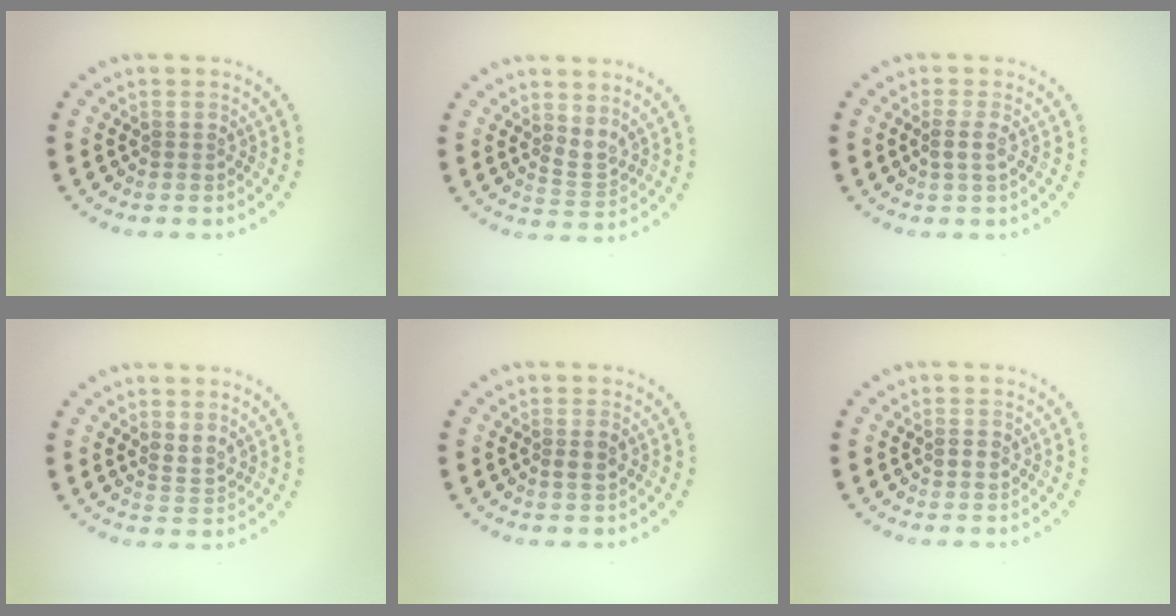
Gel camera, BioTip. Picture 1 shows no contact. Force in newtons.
{"total": 1.7, "press": 1.3, "slide": 1.1}
{"total": 1.4, "press": 1.1, "slide": 0.8}
{"total": 1.6, "press": 1.3, "slide": 1.0}
{"total": 1.3, "press": 1.2, "slide": 0.5}
{"total": 1.1, "press": 1.0, "slide": 0.3}